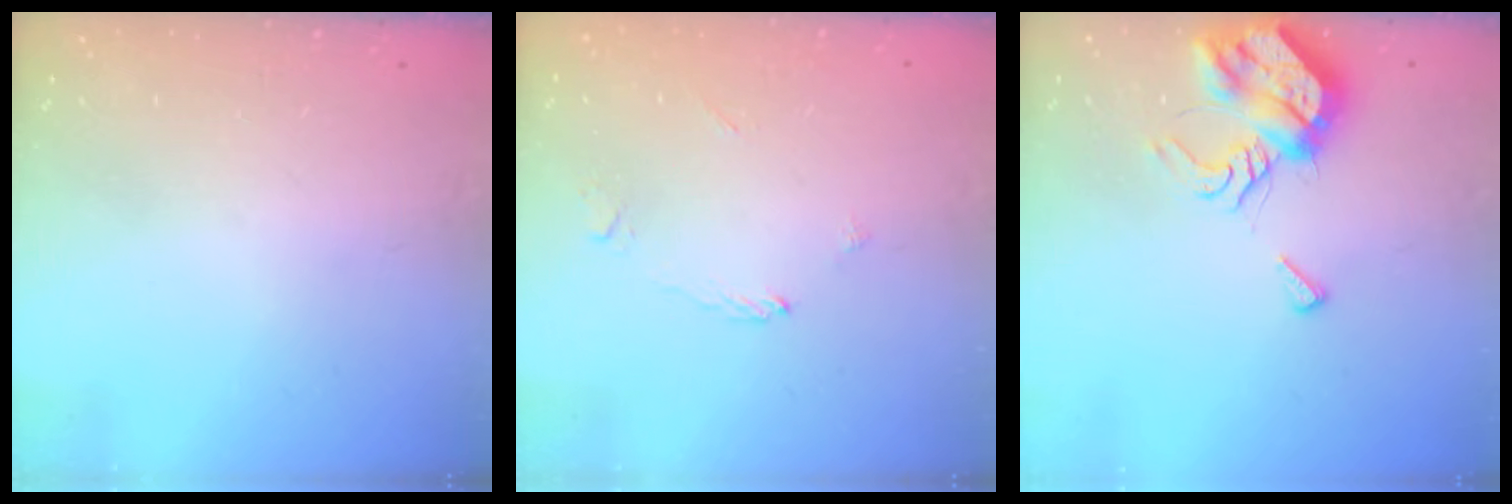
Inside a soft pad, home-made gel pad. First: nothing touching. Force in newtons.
{"total": 2.2, "press": 2.2, "slide": 0.3}
{"total": 9.5, "press": 9.4, "slide": 1.3}